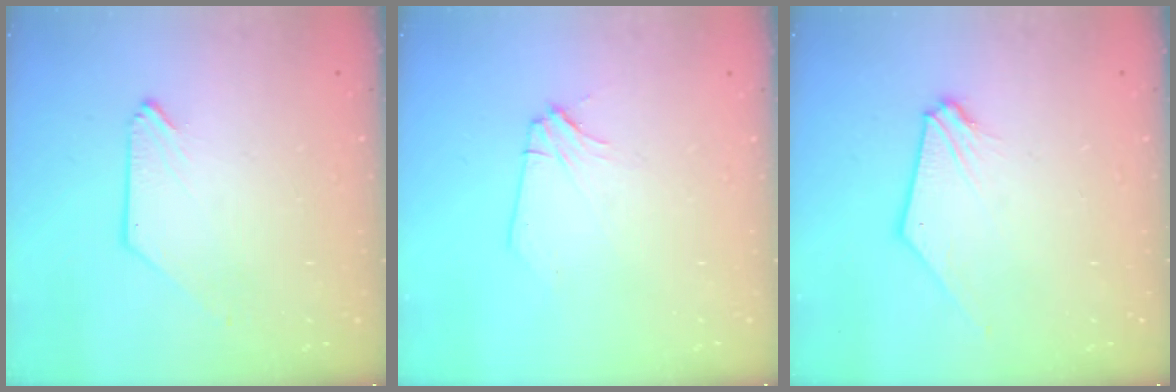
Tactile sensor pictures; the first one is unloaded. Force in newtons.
{"total": 2.9, "press": 2.9, "slide": 0.5}
{"total": 0.9, "press": 0.8, "slide": 0.2}